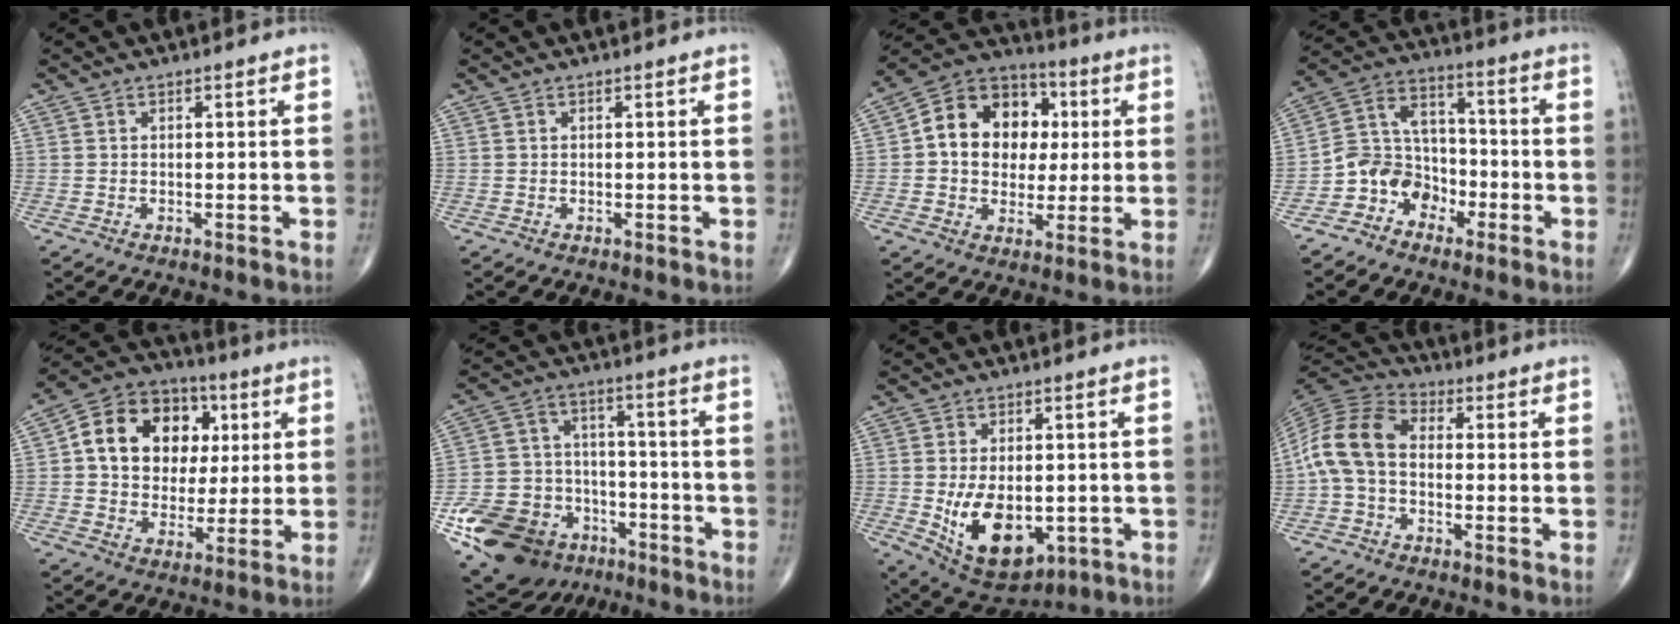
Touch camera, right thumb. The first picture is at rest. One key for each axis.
{"total": 0.0}
{"total": 16.0, "fx": 2.1, "fy": 12.7, "fz": 9.5, "tx": -0.108, "ty": 0.018, "tz": 0.028}
{"total": 10.0, "fx": -5.1, "fy": 8.0, "fz": 3.1, "tx": -0.023, "ty": 0.070, "tz": -0.104}
{"total": 17.3, "fx": 3.6, "fy": 13.9, "fz": 9.7, "tx": -0.128, "ty": 0.013, "tz": 0.059}
{"total": 20.4, "fx": -11.4, "fy": 14.7, "fz": 8.5, "tx": -0.139, "ty": 0.088, "tz": -0.180}
{"total": 14.0, "fx": -2.7, "fy": 8.4, "fz": 10.9, "tx": -0.153, "ty": -0.008, "tz": -0.016}
{"total": 10.7, "fx": -1.1, "fy": 7.1, "fz": 7.9, "tx": -0.157, "ty": 0.030, "tz": -0.037}